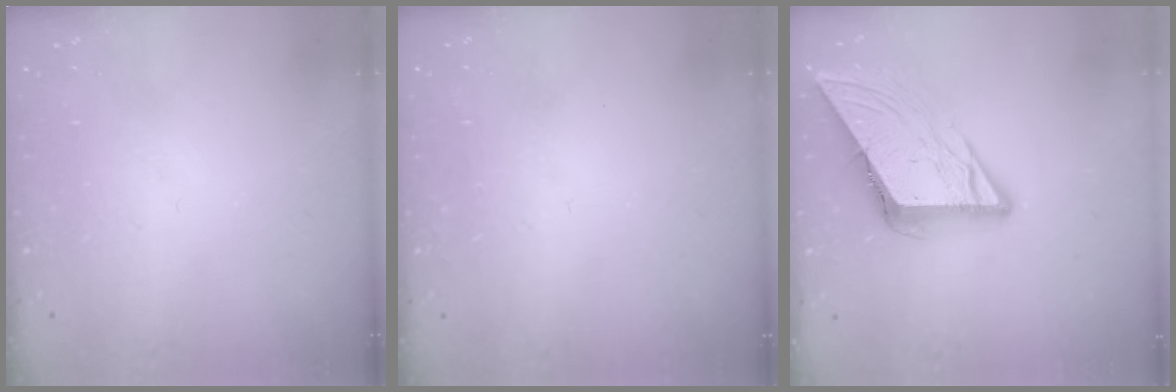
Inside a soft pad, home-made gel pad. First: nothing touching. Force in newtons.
{"total": 1.6, "press": 1.6, "slide": 0.1}
{"total": 8.8, "press": 8.8, "slide": 0.9}